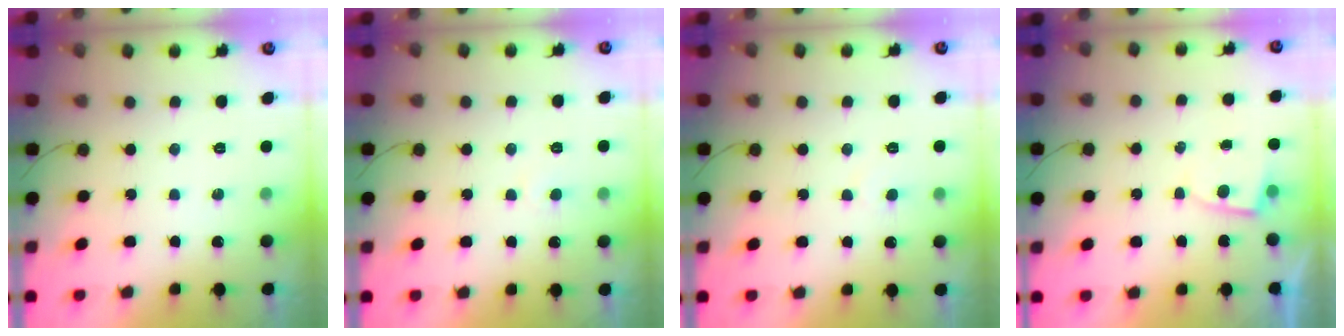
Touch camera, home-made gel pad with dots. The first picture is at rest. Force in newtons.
{"total": 2.8, "press": 2.8, "slide": 0.2}
{"total": 4.2, "press": 4.2, "slide": 0.4}
{"total": 2.8, "press": 2.8, "slide": 0.2}